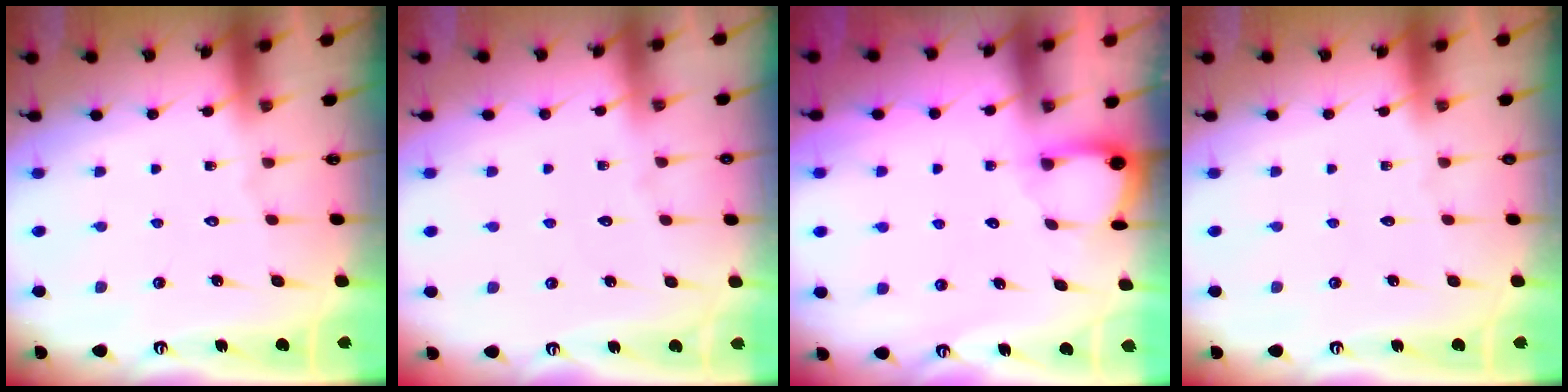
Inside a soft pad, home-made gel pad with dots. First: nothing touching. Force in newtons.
{"total": 2.0, "press": 2.0, "slide": 0.3}
{"total": 2.8, "press": 2.8, "slide": 0.3}
{"total": 0.0}